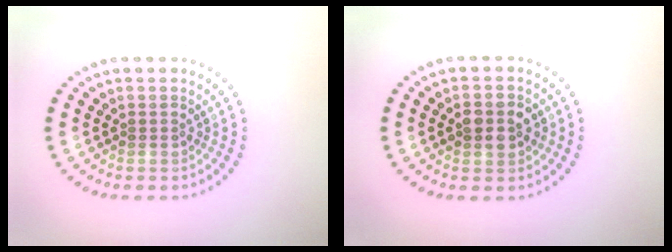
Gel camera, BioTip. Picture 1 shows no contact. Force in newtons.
{"total": 2.9, "press": 2.9, "slide": 0.1}